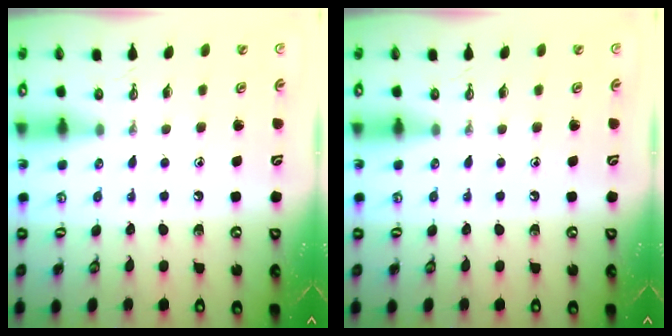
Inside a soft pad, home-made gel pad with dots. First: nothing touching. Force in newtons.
{"total": 0.0}